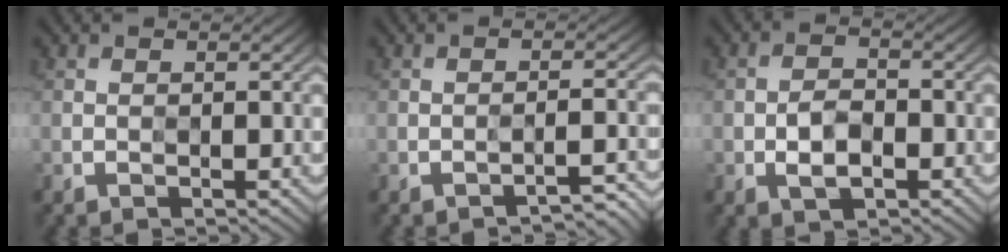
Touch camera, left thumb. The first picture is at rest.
{"total": 2.4, "force": [-1.7, 0.4, 1.6], "torque": [-0.009, 0.012, -0.021]}
{"total": 3.6, "force": [-1.1, 2.3, 2.5], "torque": [-0.046, 0.004, -0.023]}